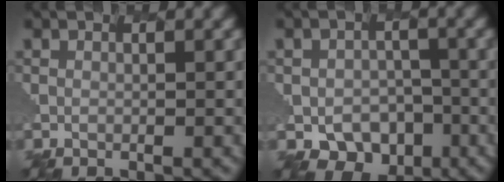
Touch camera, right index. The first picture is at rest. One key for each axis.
{"total": 4.7, "fx": -2.6, "fy": 3.6, "fz": 1.4, "tx": -0.028, "ty": -0.012, "tz": -0.032}